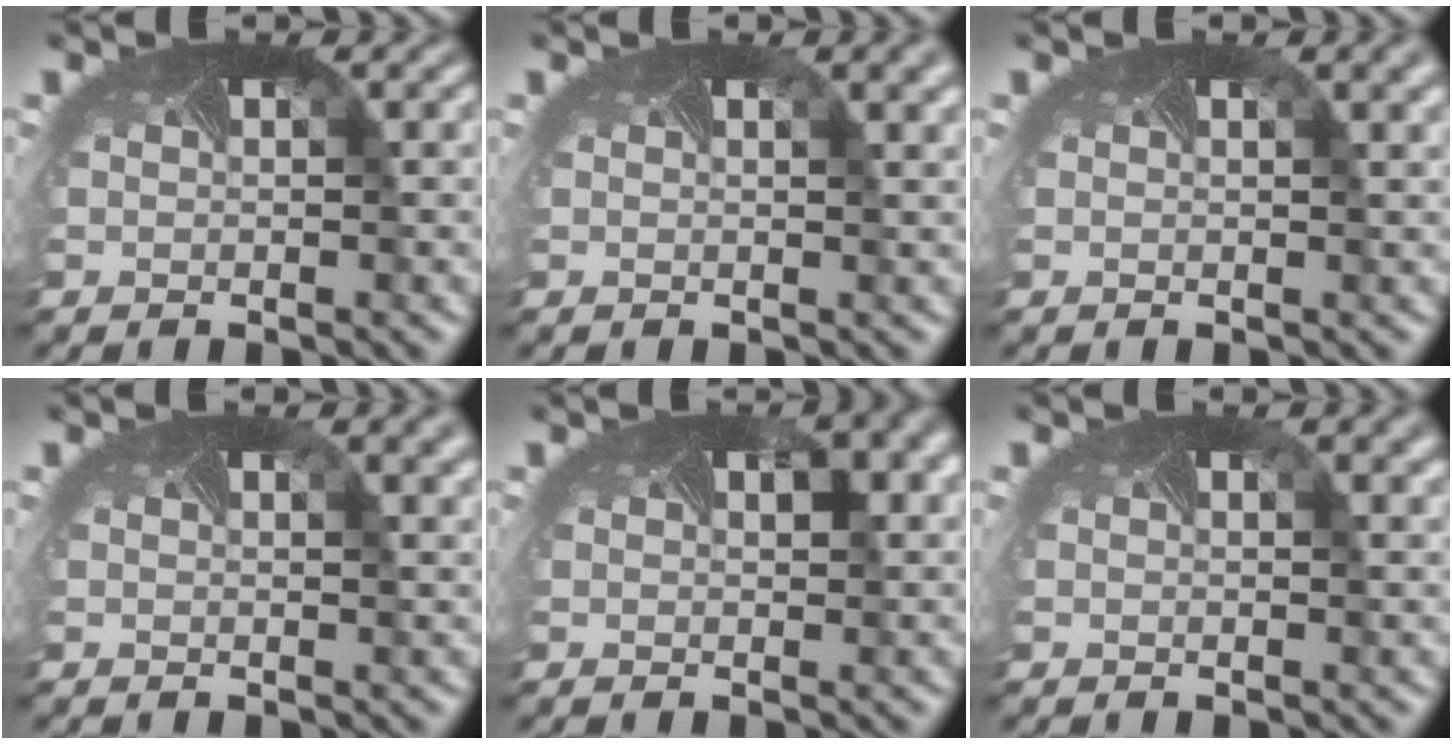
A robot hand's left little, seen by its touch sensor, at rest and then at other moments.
{"total": 3.3, "force": [1.6, 1.3, 2.5], "torque": [-0.015, 0.008, 0.002]}
{"total": 3.0, "force": [1.5, 1.2, 2.3], "torque": [-0.014, 0.007, 0.001]}
{"total": 2.7, "force": [1.4, 1.1, 2.0], "torque": [-0.011, 0.006, -0.002]}
{"total": 2.1, "force": [0.9, 0.7, 1.8], "torque": [-0.024, -0.004, 0.015]}
{"total": 1.6, "force": [0.9, 0.6, 1.2], "torque": [-0.007, 0.003, -0.002]}